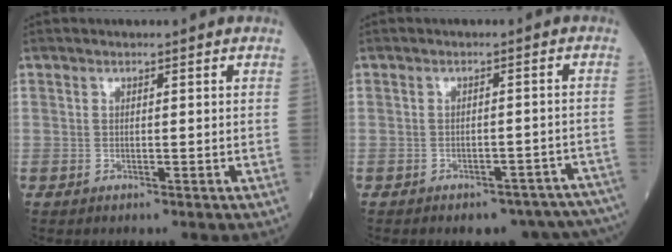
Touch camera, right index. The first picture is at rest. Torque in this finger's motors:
{"motor_torque": [1.02, -1.12, 0.26, 0.07]}